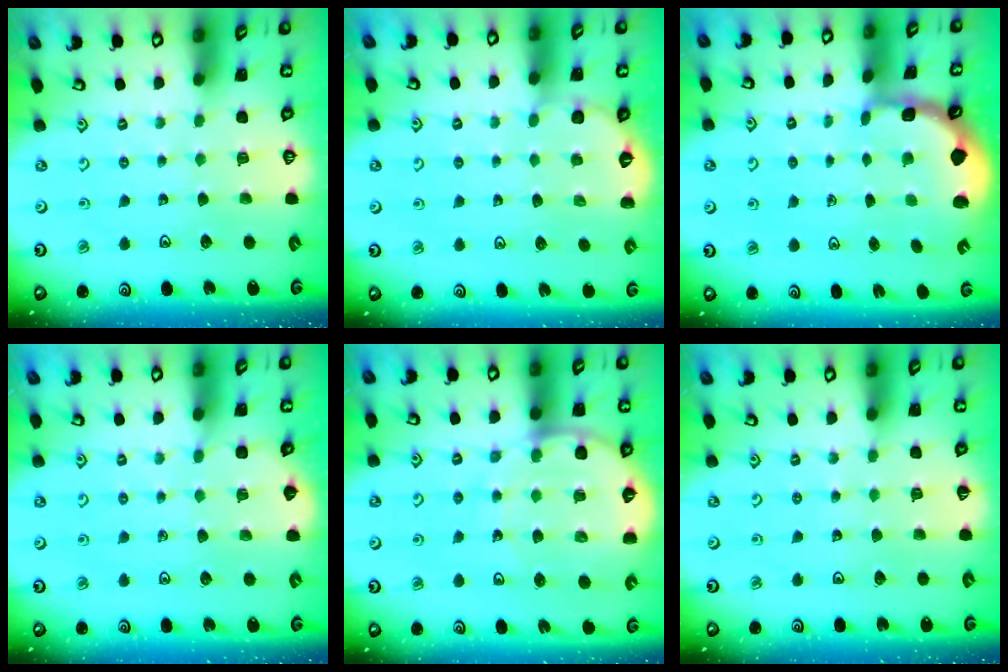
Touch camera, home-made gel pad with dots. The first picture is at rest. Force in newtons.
{"total": 3.3, "press": 2.9, "slide": 1.6}
{"total": 1.8, "press": 1.7, "slide": 0.5}
{"total": 1.5, "press": 1.5, "slide": 0.3}
{"total": 10.8, "press": 10.4, "slide": 3.0}
{"total": 2.1, "press": 2.1, "slide": 0.2}